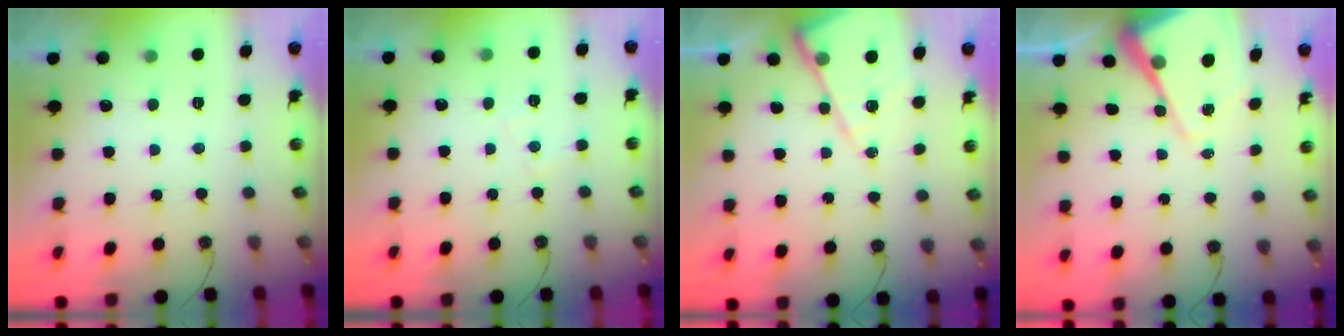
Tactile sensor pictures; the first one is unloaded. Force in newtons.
{"total": 5.2, "press": 5.2, "slide": 0.7}
{"total": 11.7, "press": 11.7, "slide": 1.1}
{"total": 11.4, "press": 11.4, "slide": 1.0}